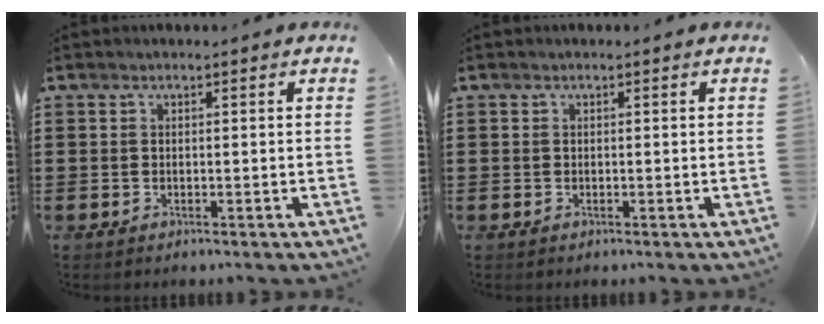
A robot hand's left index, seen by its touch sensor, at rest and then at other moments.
{"total": 0.0}